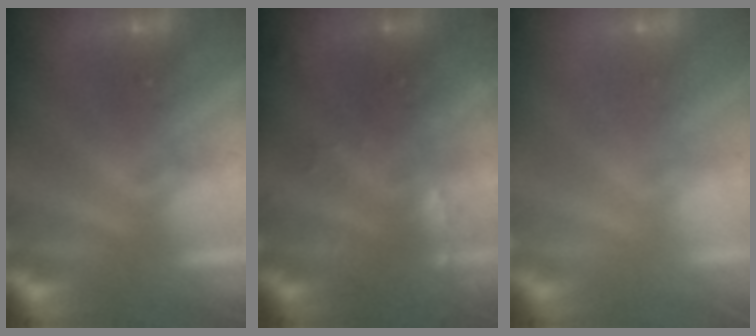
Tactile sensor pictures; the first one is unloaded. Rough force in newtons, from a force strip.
{"total": 3.0}
{"total": 1.5}